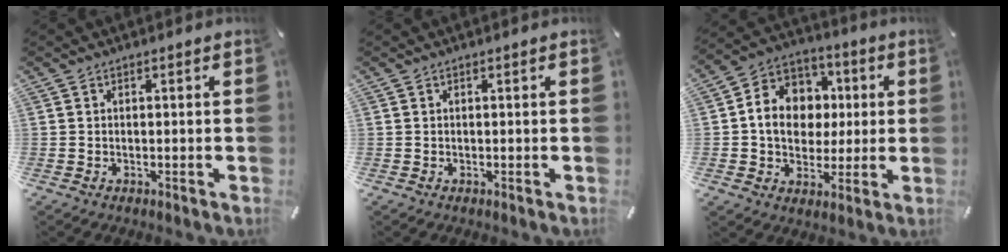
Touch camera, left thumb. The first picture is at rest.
{"total": 0.0}
{"total": 12.1, "force": [0.1, 10.8, 5.3], "torque": [-0.100, 0.013, 0.005]}